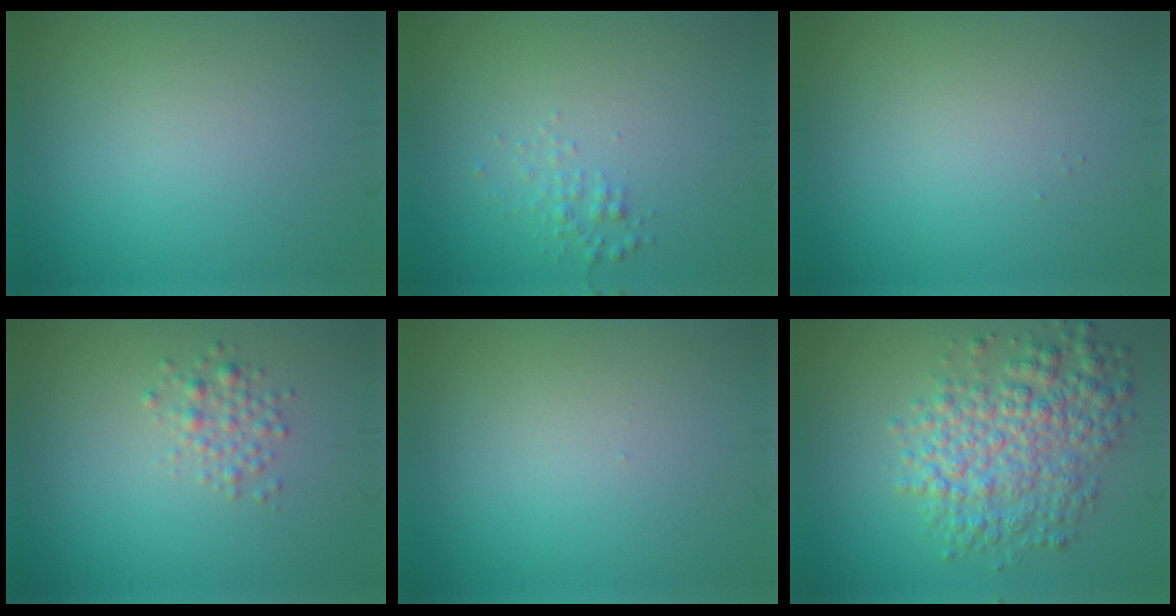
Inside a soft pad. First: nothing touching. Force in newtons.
{"total": 1.1, "press": 1.1, "slide": 0.0}
{"total": 0.0}
{"total": 1.7, "press": 1.7, "slide": 0.1}
{"total": 0.0}
{"total": 6.3, "press": 6.3, "slide": 0.1}